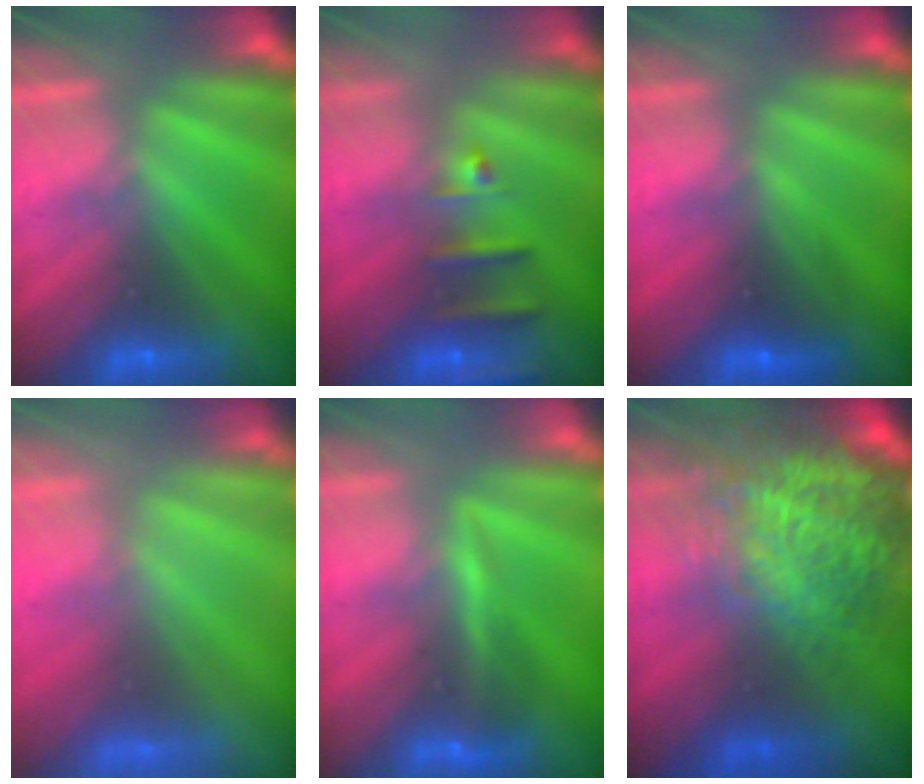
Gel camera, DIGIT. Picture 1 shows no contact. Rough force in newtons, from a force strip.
{"total": 2.4}
{"total": 2.8}
{"total": 8.3}
{"total": 3.8}
{"total": 7.4}